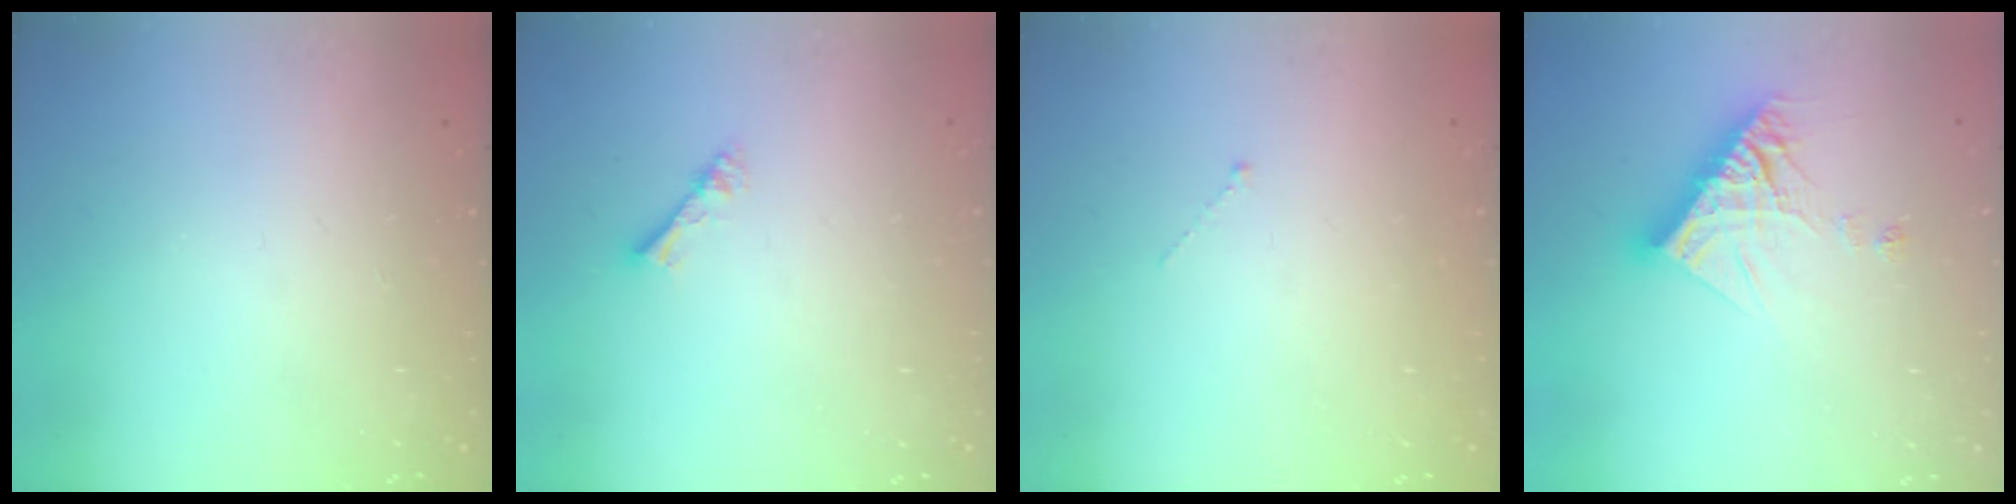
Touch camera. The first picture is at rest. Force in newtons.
{"total": 2.3, "press": 2.3, "slide": 0.3}
{"total": 0.0}
{"total": 12.4, "press": 12.3, "slide": 1.0}